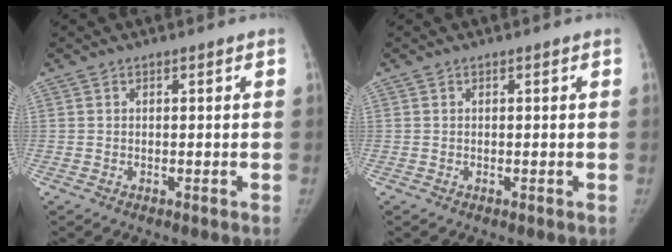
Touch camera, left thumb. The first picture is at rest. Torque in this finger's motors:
{"motor_torque": [0.08, 0.01, 0.19, -0.01, 0.03]}